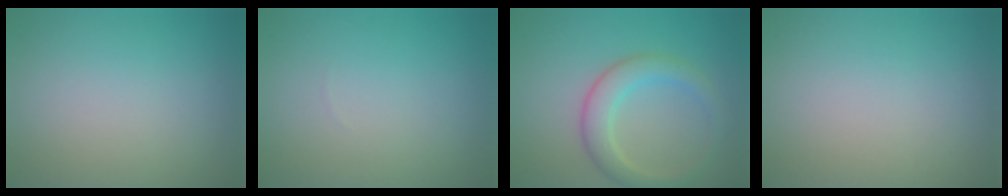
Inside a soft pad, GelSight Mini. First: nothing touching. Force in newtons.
{"total": 0.0}
{"total": 3.6, "press": 3.6, "slide": 0.1}
{"total": 0.0}